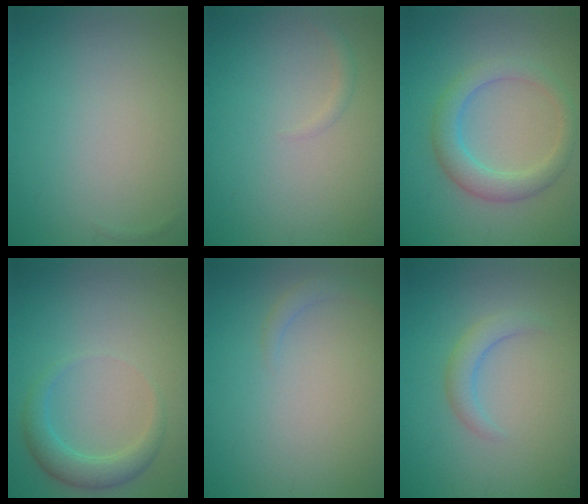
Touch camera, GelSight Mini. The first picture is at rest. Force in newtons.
{"total": 0.7, "press": 0.7, "slide": 0.1}
{"total": 3.5, "press": 3.5, "slide": 0.1}
{"total": 2.7, "press": 2.7, "slide": 0.1}
{"total": 1.0, "press": 1.0, "slide": 0.2}
{"total": 1.9, "press": 1.9, "slide": 0.3}